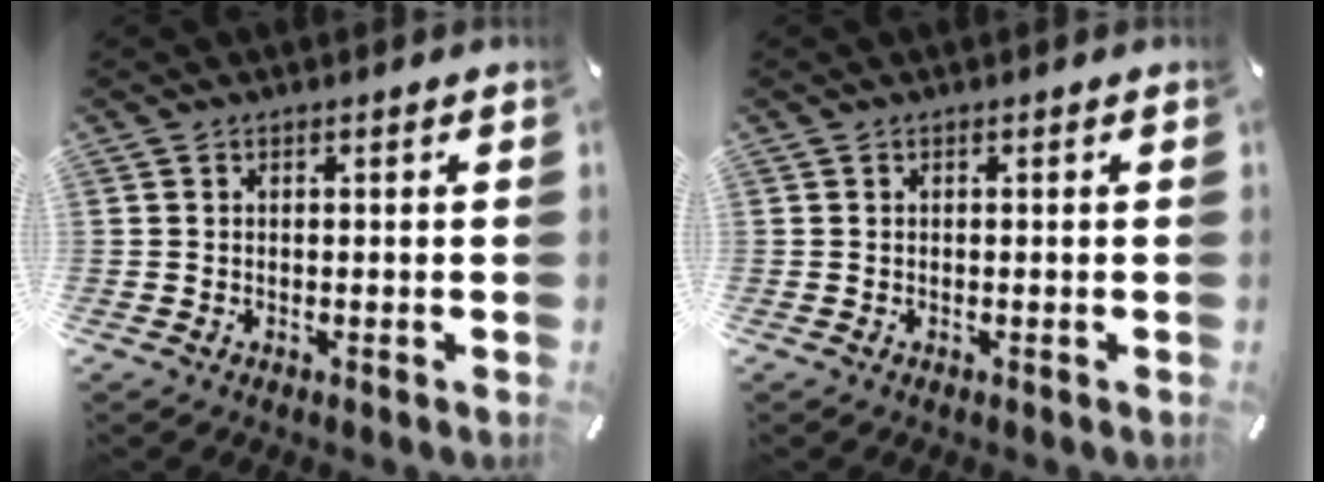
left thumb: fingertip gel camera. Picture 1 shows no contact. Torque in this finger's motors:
{"motor_torque": [0.00, 0.00, 0.03, -0.03, 0.00]}